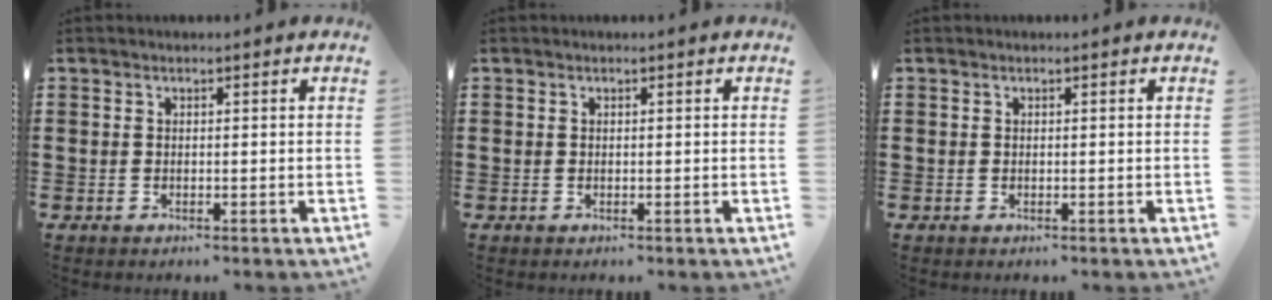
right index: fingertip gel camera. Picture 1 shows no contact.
{"total": 0.0}
{"total": 0.0}